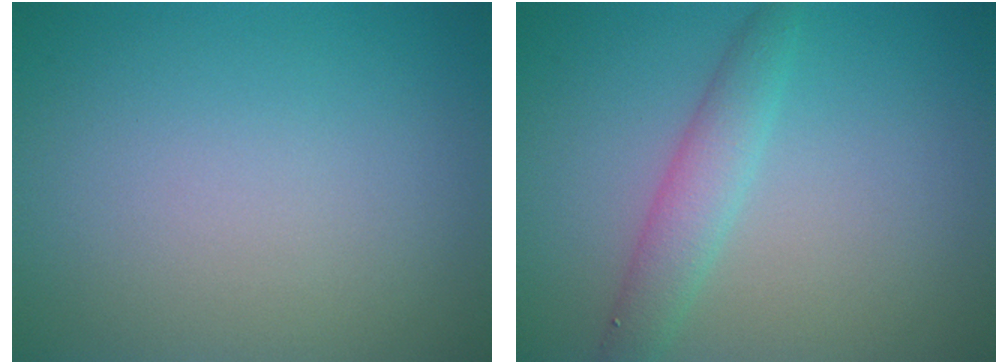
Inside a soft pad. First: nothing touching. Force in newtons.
{"total": 2.8, "press": 2.8, "slide": 0.2}